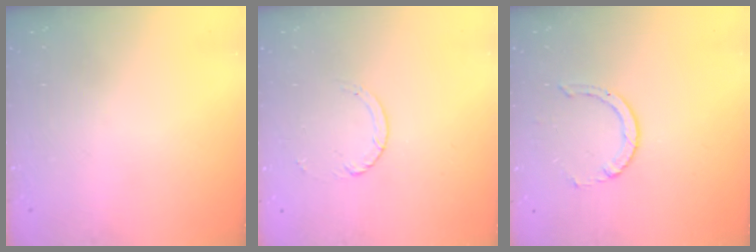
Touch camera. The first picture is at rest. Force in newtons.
{"total": 2.5, "press": 2.4, "slide": 0.2}
{"total": 3.6, "press": 3.6, "slide": 0.4}